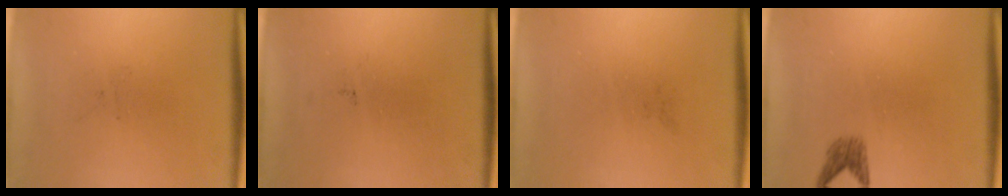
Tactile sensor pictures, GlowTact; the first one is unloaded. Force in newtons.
{"total": 0.0}
{"total": 0.0}
{"total": 1.8}